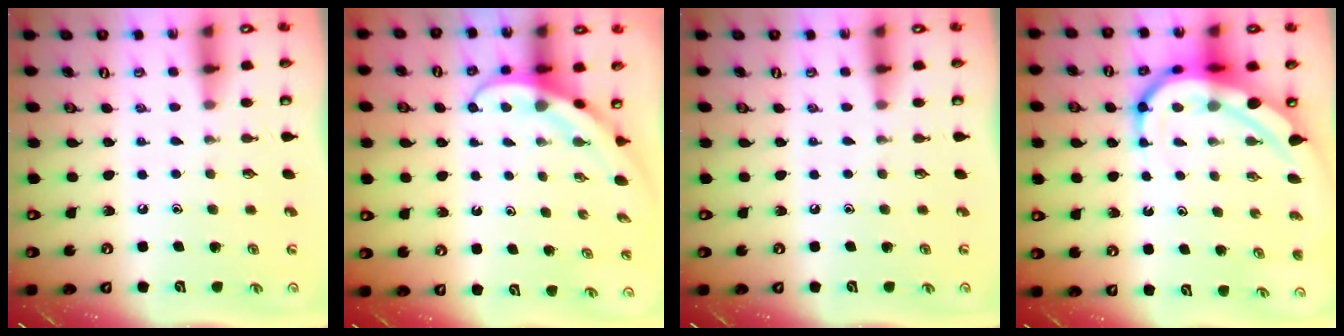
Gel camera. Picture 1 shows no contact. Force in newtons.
{"total": 4.0, "press": 3.9, "slide": 0.3}
{"total": 0.0}
{"total": 12.0, "press": 11.9, "slide": 1.3}